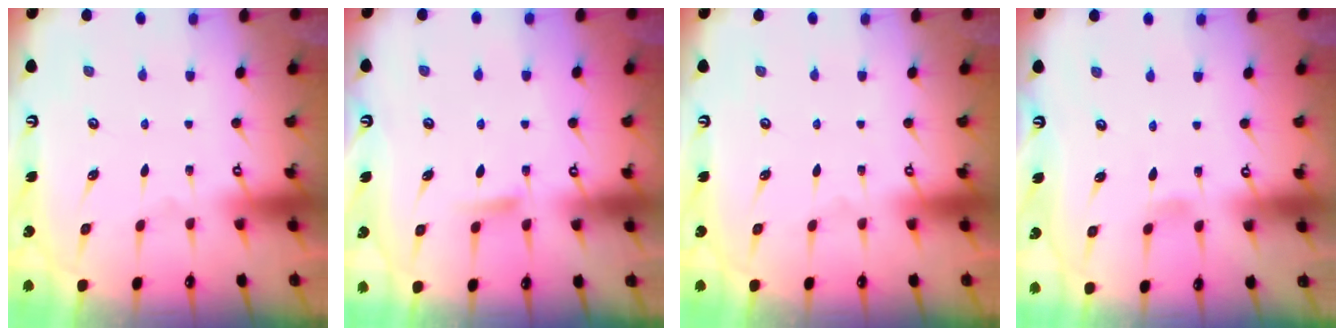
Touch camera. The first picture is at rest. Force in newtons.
{"total": 5.2, "press": 5.2, "slide": 0.7}
{"total": 0.0}
{"total": 2.9, "press": 2.9, "slide": 0.3}